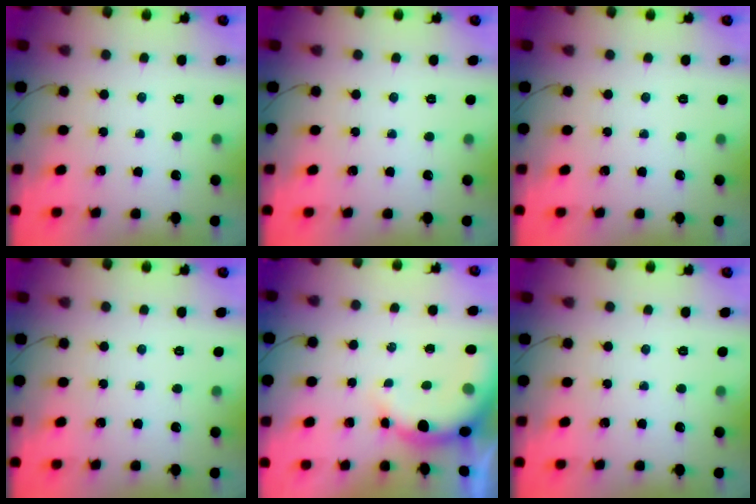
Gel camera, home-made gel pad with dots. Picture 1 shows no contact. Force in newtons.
{"total": 0.0}
{"total": 0.0}
{"total": 0.0}
{"total": 8.0, "press": 7.8, "slide": 1.4}
{"total": 0.0}